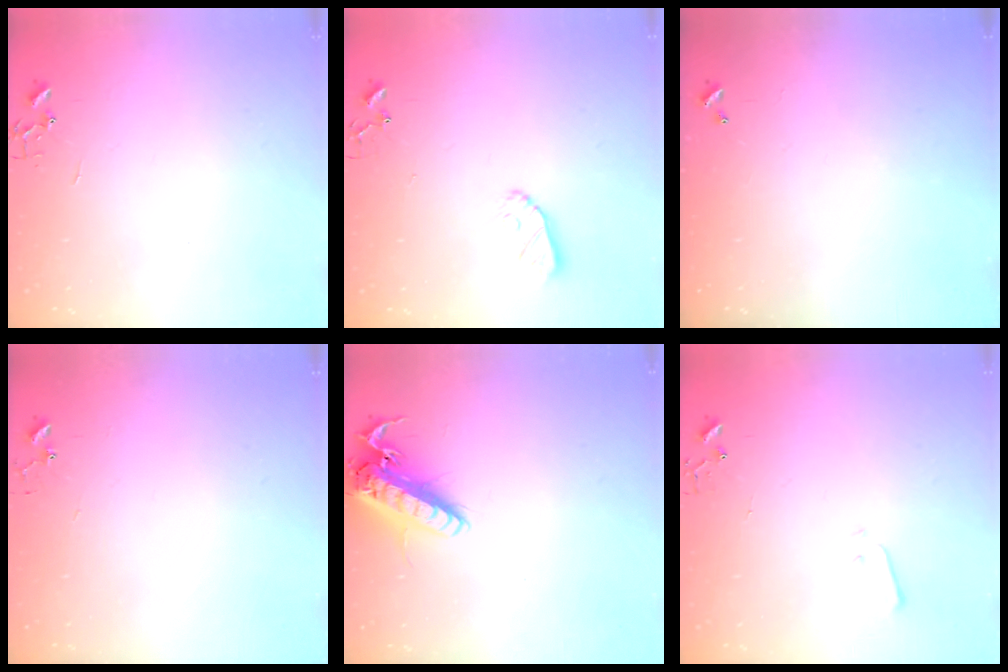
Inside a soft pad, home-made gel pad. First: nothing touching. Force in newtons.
{"total": 7.2, "press": 7.2, "slide": 0.4}
{"total": 0.0}
{"total": 3.1, "press": 3.1, "slide": 0.3}
{"total": 17.4, "press": 17.1, "slide": 3.3}
{"total": 1.9, "press": 1.9, "slide": 0.4}